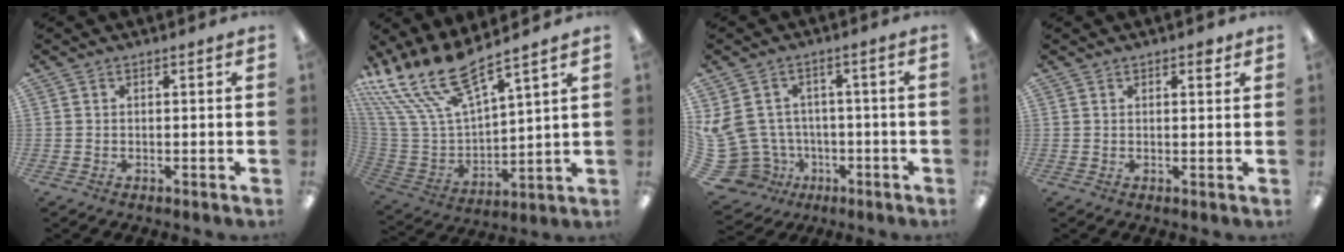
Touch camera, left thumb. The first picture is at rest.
{"total": 18.0, "force": [14.1, 4.8, 10.2], "torque": [-0.262, -0.101, 0.250]}
{"total": 10.4, "force": [-0.3, 9.6, 4.1], "torque": [-0.145, -0.009, 0.005]}
{"total": 1.9, "force": [1.3, 0.9, 1.0], "torque": [-0.006, -0.004, 0.020]}